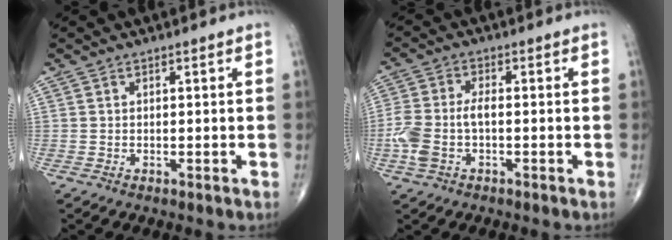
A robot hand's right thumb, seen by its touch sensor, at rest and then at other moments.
{"total": 7.5, "force": [-1.6, 3.9, 6.2], "torque": [-0.160, 0.019, -0.031]}